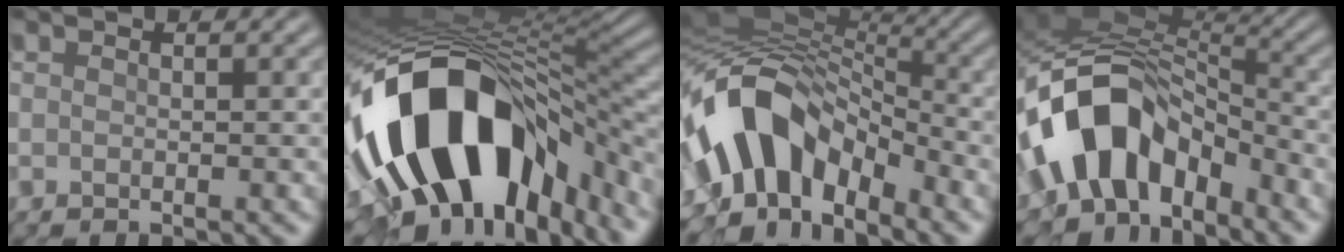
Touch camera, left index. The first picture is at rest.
{"total": 16.2, "force": [-5.3, 9.5, 12.0], "torque": [-0.212, -0.011, -0.074]}
{"total": 10.3, "force": [-4.4, 6.6, 6.6], "torque": [-0.107, 0.016, -0.087]}
{"total": 10.4, "force": [-4.4, 6.5, 6.8], "torque": [-0.112, 0.023, -0.084]}